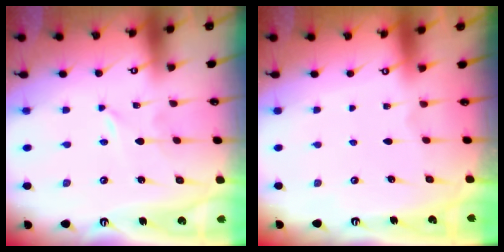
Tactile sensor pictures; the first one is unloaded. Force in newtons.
{"total": 0.0}